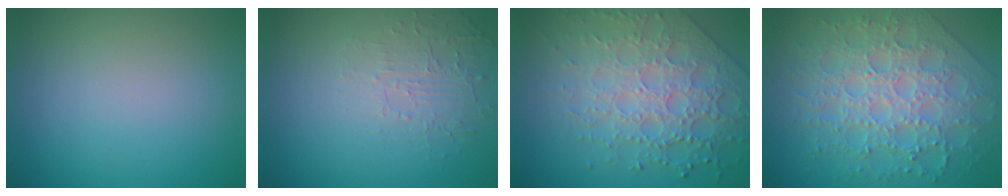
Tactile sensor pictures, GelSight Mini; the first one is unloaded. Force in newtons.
{"total": 1.9, "press": 0.8, "slide": 1.7}
{"total": 7.4, "press": 5.4, "slide": 5.1}
{"total": 8.8, "press": 6.3, "slide": 6.1}